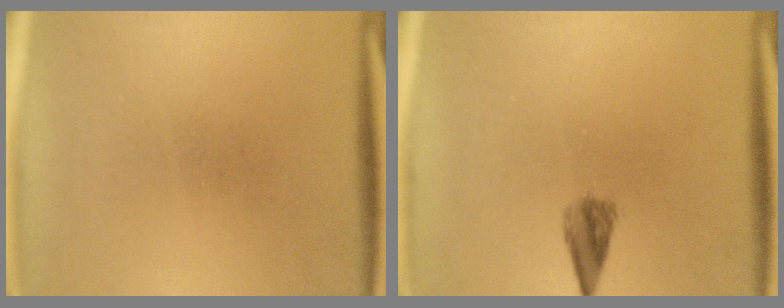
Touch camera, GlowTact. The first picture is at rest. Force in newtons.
{"total": 2.5}